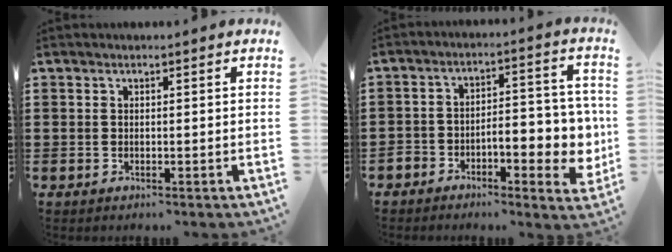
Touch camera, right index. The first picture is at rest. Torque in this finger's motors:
{"motor_torque": [2.14, 0.00, 0.72, 0.09]}